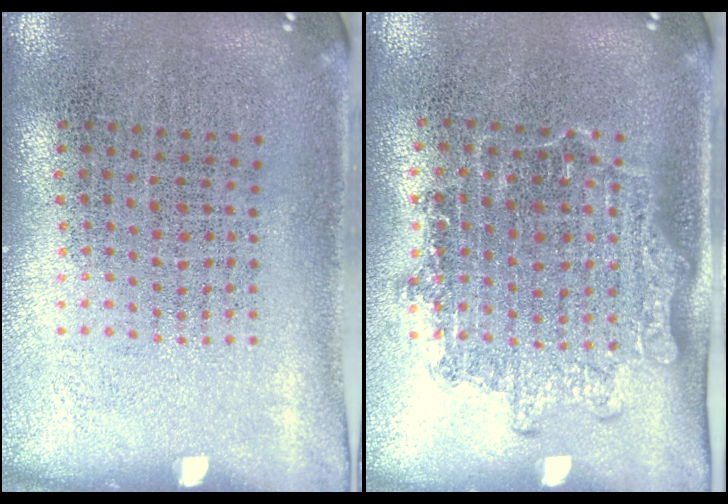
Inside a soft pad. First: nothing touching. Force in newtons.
{"total": 1.3, "press": 1.1, "slide": 0.8}